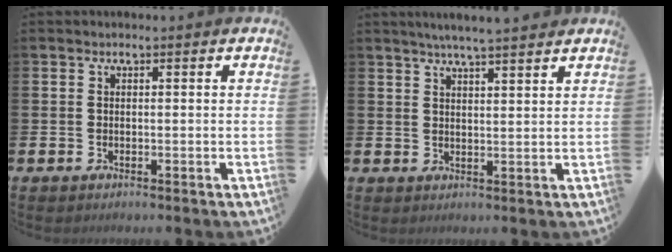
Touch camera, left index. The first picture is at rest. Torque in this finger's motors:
{"motor_torque": [0.07, -0.28, 0.52, 0.19]}